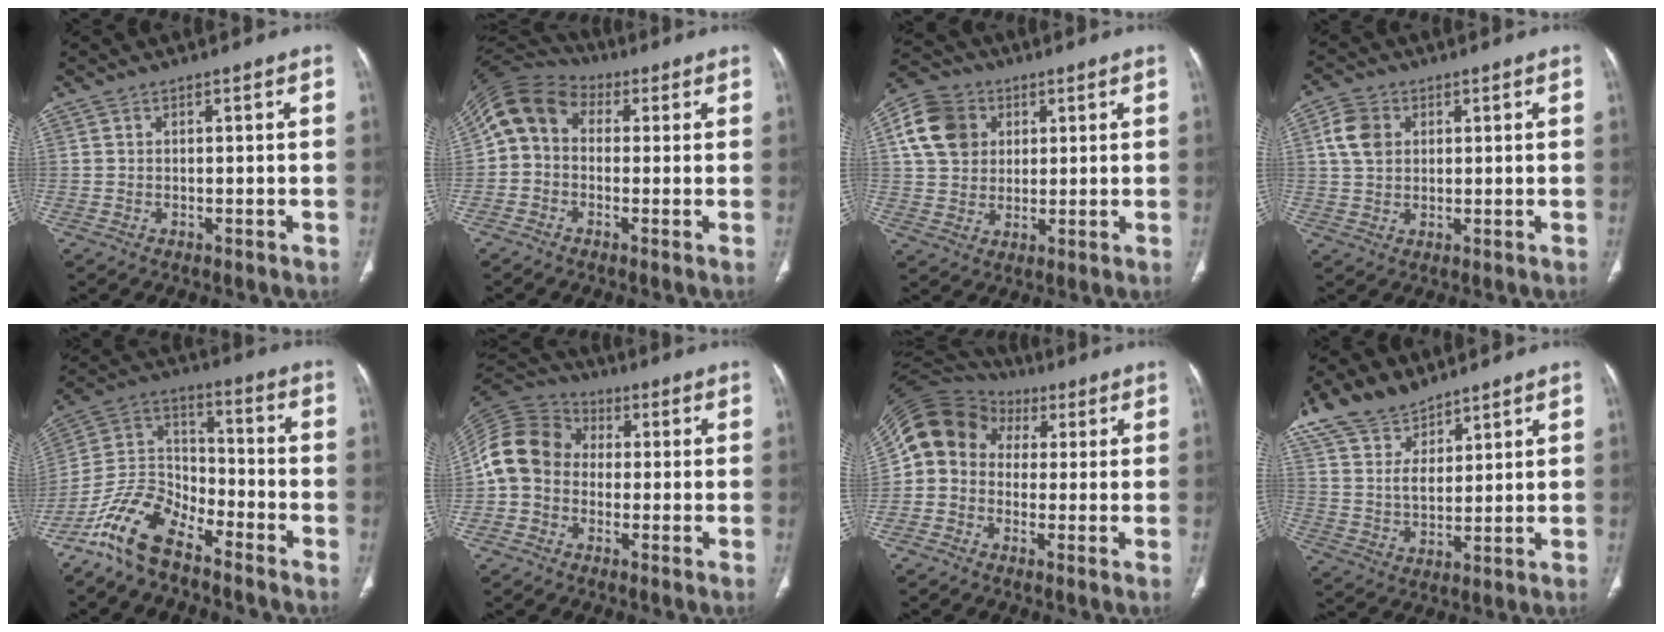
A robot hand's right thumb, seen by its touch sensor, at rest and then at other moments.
{"total": 9.3, "force": [0.6, 7.4, 5.6], "torque": [-0.098, 0.036, -0.009]}
{"total": 11.4, "force": [3.4, 9.5, 5.2], "torque": [-0.086, 0.003, 0.056]}
{"total": 6.1, "force": [1.7, 4.7, 3.5], "torque": [-0.059, 0.003, 0.030]}
{"total": 12.3, "force": [-9.4, 5.0, 6.1], "torque": [-0.112, 0.075, -0.189]}
{"total": 11.3, "force": [-1.0, 9.6, 5.9], "torque": [-0.113, 0.035, -0.035]}
{"total": 11.5, "force": [0.9, 9.9, 5.8], "torque": [-0.099, 0.040, 0.000]}
{"total": 11.4, "force": [8.5, 5.9, 4.8], "torque": [-0.074, -0.024, 0.172]}